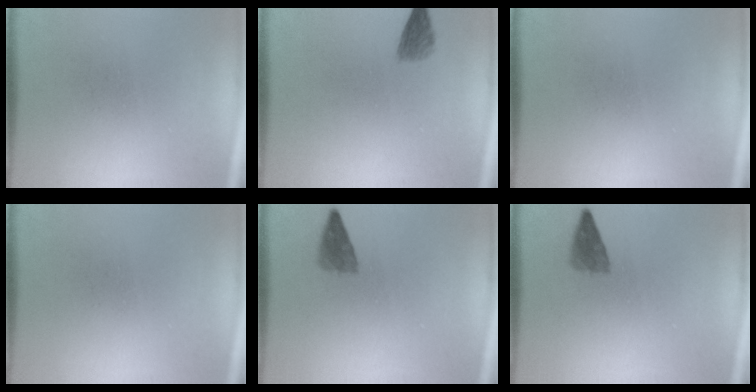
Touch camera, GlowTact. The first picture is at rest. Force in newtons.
{"total": 2.2}
{"total": 0.0}
{"total": 0.0}
{"total": 2.4}
{"total": 2.4}